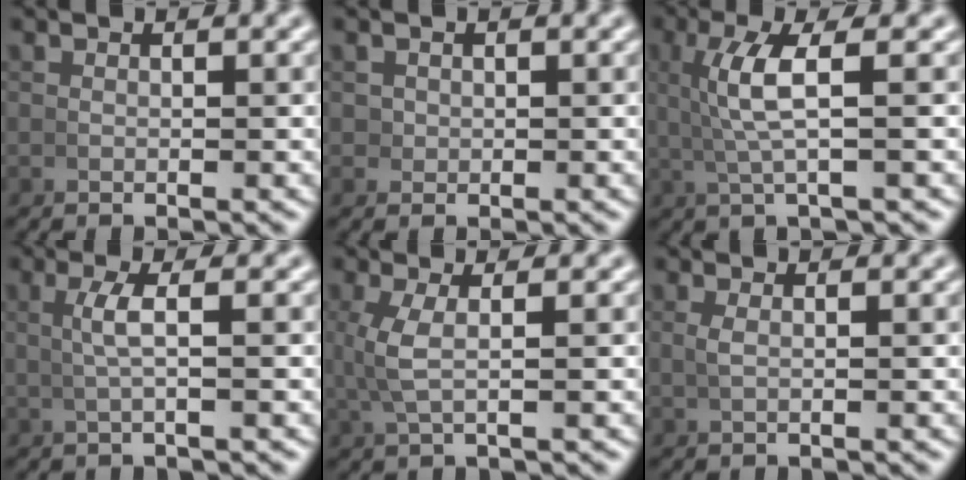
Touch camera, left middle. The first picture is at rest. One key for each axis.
{"total": 1.3, "fx": 0.4, "fy": 1.2, "fz": 0.4, "tx": -0.014, "ty": -0.005, "tz": 0.011}
{"total": 4.0, "fx": 1.0, "fy": 0.3, "fz": 3.9, "tx": -0.075, "ty": 0.014, "tz": 0.018}
{"total": 2.1, "fx": 0.4, "fy": -0.3, "fz": 2.1, "tx": -0.040, "ty": 0.010, "tz": 0.007}
{"total": 2.8, "fx": 0.5, "fy": 0.5, "fz": 2.7, "tx": -0.061, "ty": 0.005, "tz": 0.015}
{"total": 0.8, "fx": 0.3, "fy": -0.2, "fz": 0.7, "tx": -0.020, "ty": 0.000, "tz": 0.011}